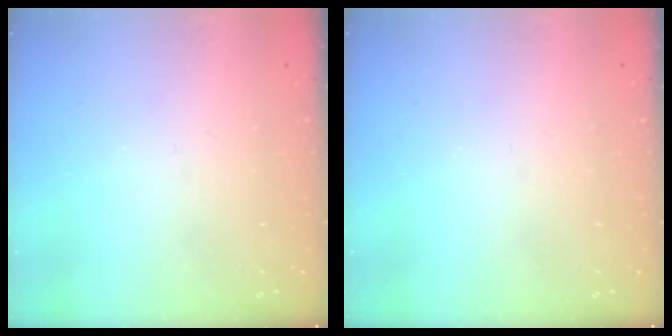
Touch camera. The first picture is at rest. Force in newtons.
{"total": 0.0}